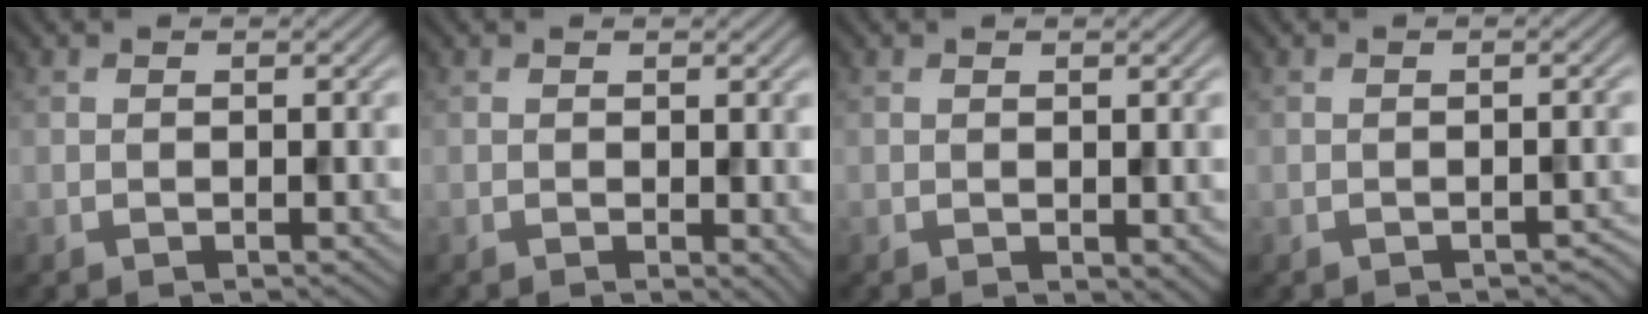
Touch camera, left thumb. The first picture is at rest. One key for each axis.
{"total": 1.4, "fx": 0.0, "fy": 0.7, "fz": 1.2, "tx": -0.015, "ty": -0.006, "tz": 0.001}
{"total": 1.1, "fx": 0.0, "fy": 0.7, "fz": 0.9, "tx": -0.011, "ty": -0.004, "tz": 0.003}
{"total": 1.0, "fx": -0.9, "fy": 0.2, "fz": 0.5, "tx": -0.005, "ty": -0.002, "tz": -0.011}